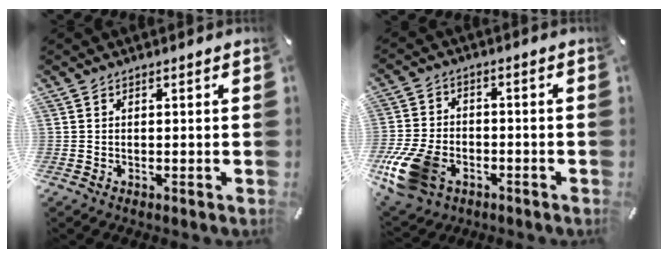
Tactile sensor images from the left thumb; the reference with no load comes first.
{"total": 14.7, "force": [-6.1, 10.0, 9.0], "torque": [-0.194, 0.028, -0.105]}